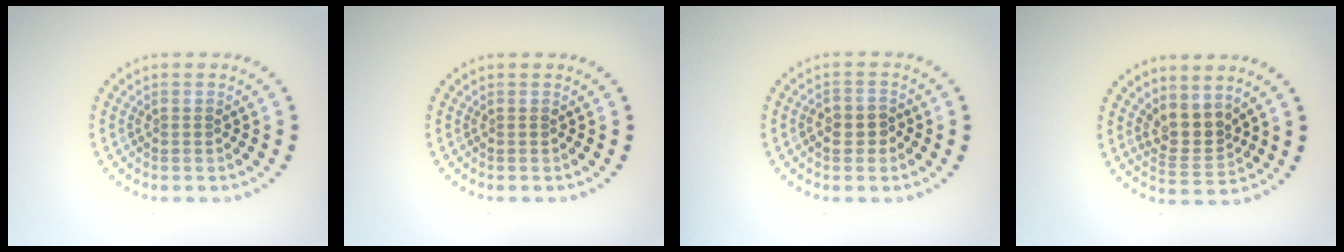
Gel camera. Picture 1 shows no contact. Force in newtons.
{"total": 0.0}
{"total": 2.0, "press": 1.9, "slide": 0.5}
{"total": 2.9, "press": 2.3, "slide": 1.8}